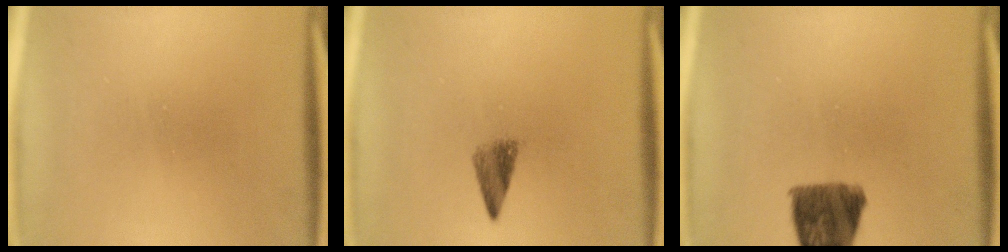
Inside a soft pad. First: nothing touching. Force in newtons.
{"total": 2.7}
{"total": 9.7}